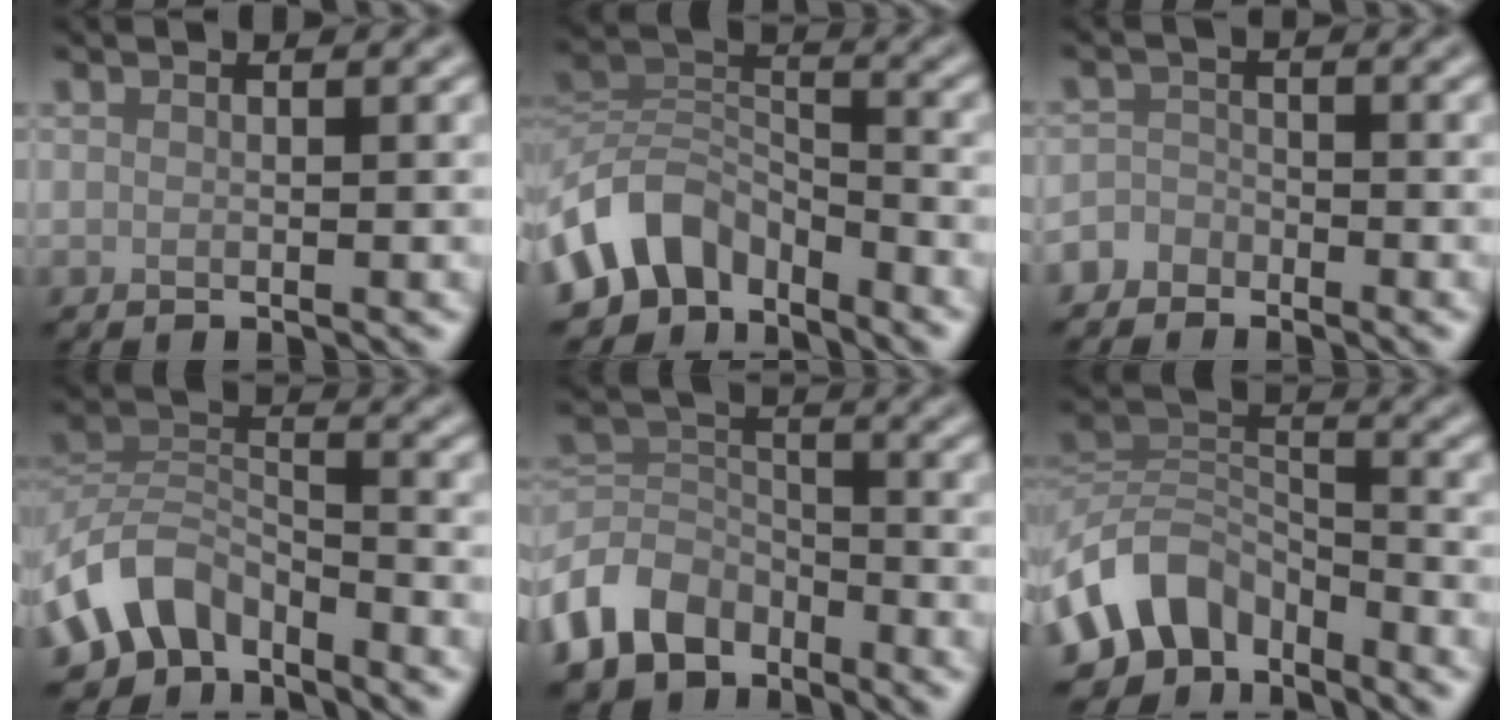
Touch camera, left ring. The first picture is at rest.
{"total": 6.6, "force": [-4.8, 3.9, 2.3], "torque": [-0.023, -0.004, -0.102]}
{"total": 1.8, "force": [-1.5, 1.0, 0.0], "torque": [0.004, 0.008, -0.032]}
{"total": 6.3, "force": [-4.5, 3.7, 2.4], "torque": [-0.031, -0.005, -0.095]}
{"total": 6.8, "force": [-4.4, 4.5, 2.6], "torque": [-0.054, -0.004, -0.103]}
{"total": 7.1, "force": [-4.9, 4.4, 2.6], "torque": [-0.028, -0.003, -0.105]}